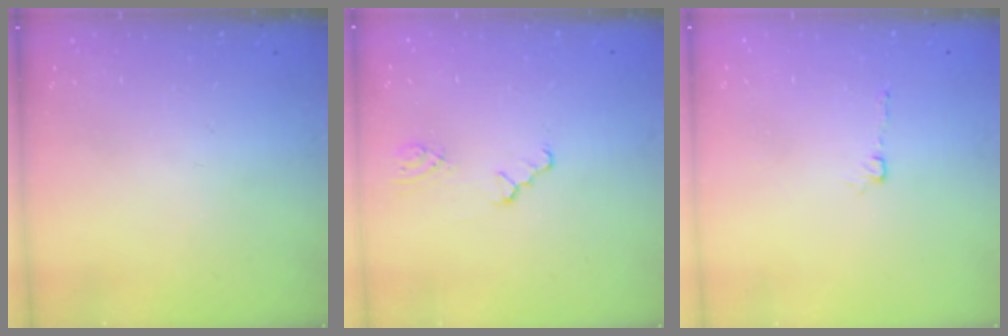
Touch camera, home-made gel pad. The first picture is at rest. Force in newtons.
{"total": 1.2, "press": 1.1, "slide": 0.2}
{"total": 4.2, "press": 4.1, "slide": 0.4}